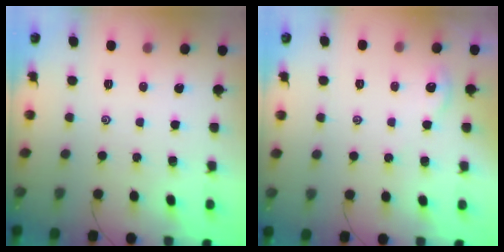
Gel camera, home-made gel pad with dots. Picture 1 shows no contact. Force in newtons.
{"total": 2.2, "press": 2.2, "slide": 0.4}